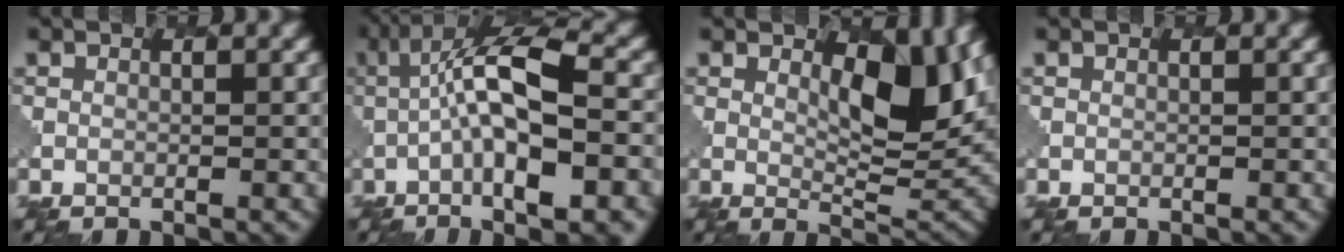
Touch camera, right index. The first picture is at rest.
{"total": 10.7, "force": [-1.1, 2.9, 10.2], "torque": [-0.173, 0.017, -0.013]}
{"total": 7.4, "force": [1.8, 2.8, 6.6], "torque": [-0.093, -0.010, 0.039]}
{"total": 0.0}